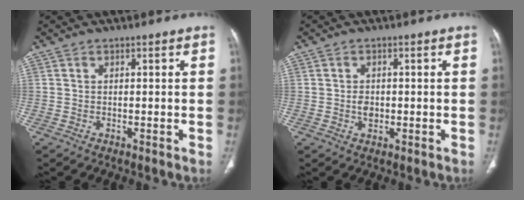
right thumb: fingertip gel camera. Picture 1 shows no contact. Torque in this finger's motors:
{"motor_torque": [0.59, 0.34, 0.38, -0.06, -0.01]}